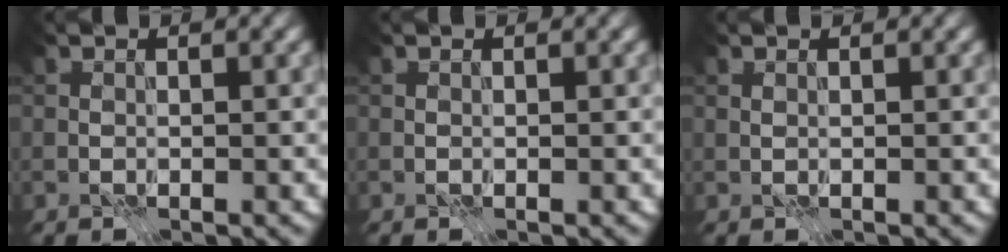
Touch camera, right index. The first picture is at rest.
{"total": 0.0}
{"total": 0.0}